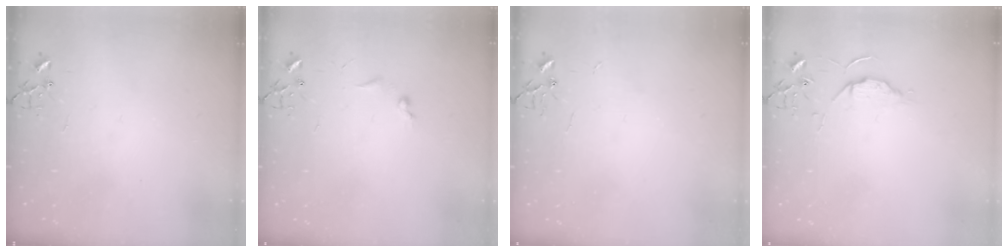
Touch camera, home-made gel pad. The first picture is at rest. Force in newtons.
{"total": 4.4, "press": 4.3, "slide": 0.6}
{"total": 2.2, "press": 2.2, "slide": 0.3}
{"total": 5.7, "press": 5.6, "slide": 0.8}